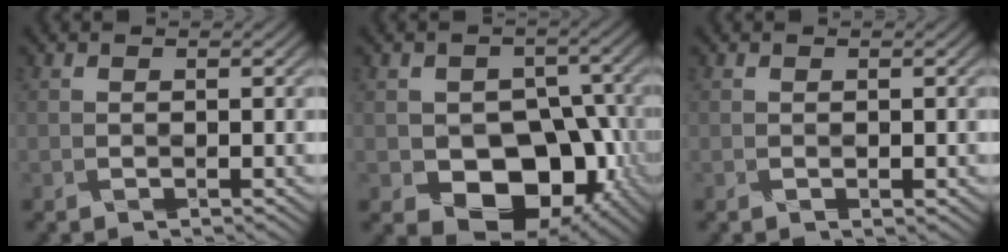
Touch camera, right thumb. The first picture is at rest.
{"total": 11.0, "force": [-4.5, 7.4, 6.9], "torque": [-0.094, -0.024, -0.066]}
{"total": 0.7, "force": [-0.1, 0.3, 0.6], "torque": [-0.010, 0.000, 0.004]}